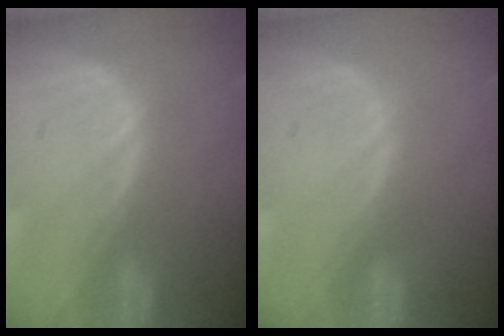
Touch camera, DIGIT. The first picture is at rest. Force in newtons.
{"total": 0.0}